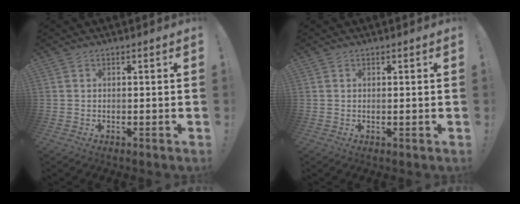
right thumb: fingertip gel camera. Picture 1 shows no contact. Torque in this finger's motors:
{"motor_torque": [-0.11, -0.24, 0.00, 0.06, -0.02]}